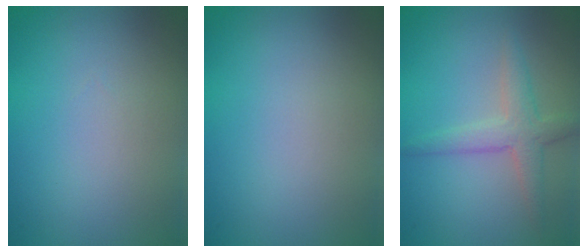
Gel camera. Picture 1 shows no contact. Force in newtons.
{"total": 0.0}
{"total": 2.9, "press": 2.9, "slide": 0.2}